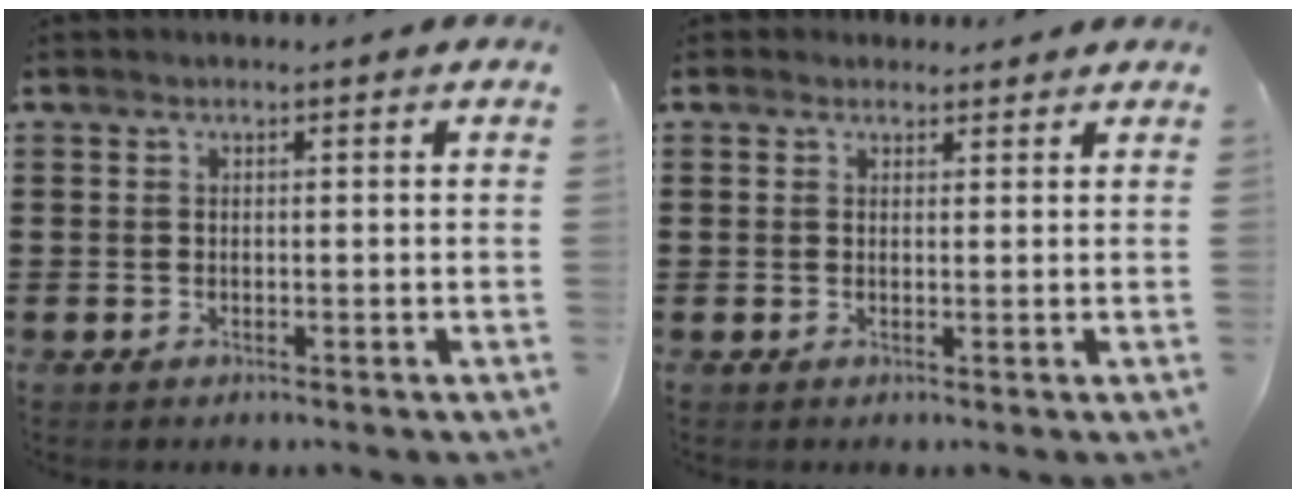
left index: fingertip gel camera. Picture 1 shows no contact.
{"total": 1.7, "force": [1.3, 1.1, 0.0], "torque": [-0.005, 0.006, 0.026]}